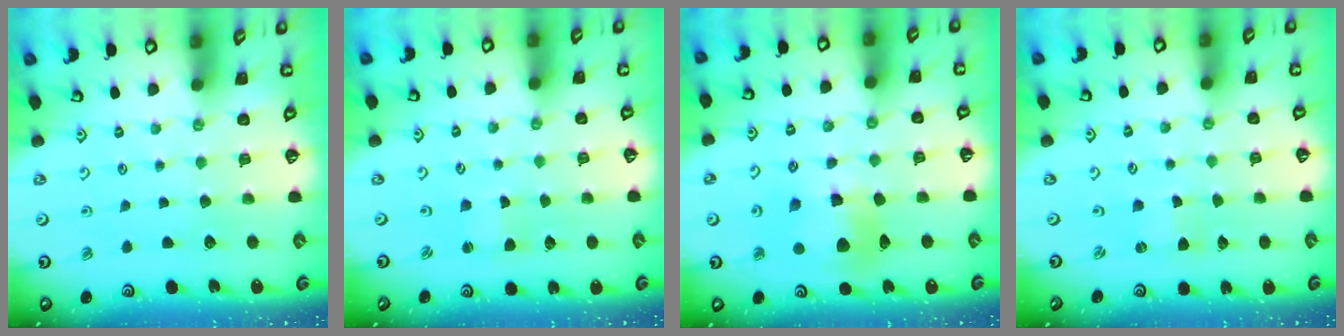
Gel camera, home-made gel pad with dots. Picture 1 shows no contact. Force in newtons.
{"total": 0.7, "press": 0.7, "slide": 0.1}
{"total": 11.2, "press": 11.1, "slide": 1.6}
{"total": 0.0}